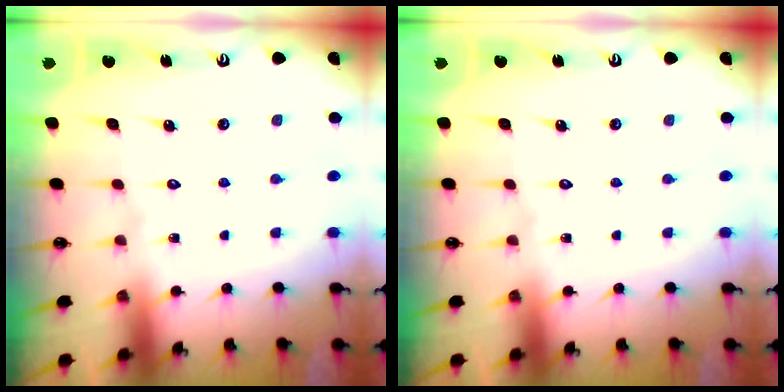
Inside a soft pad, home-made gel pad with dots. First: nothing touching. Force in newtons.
{"total": 0.0}